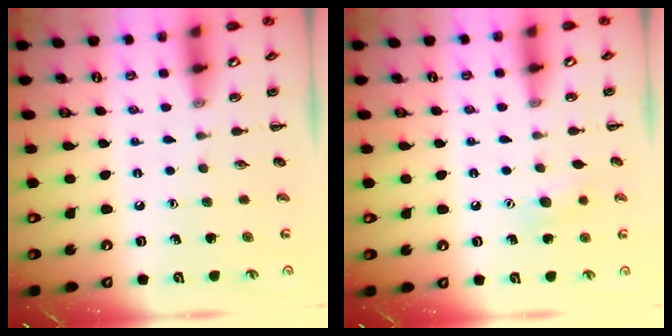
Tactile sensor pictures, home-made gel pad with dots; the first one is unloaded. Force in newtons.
{"total": 7.9, "press": 7.6, "slide": 1.9}